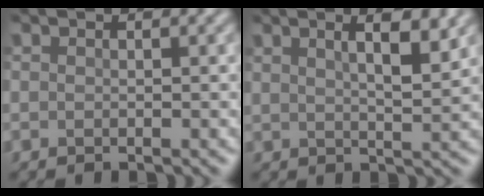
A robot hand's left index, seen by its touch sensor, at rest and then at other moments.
{"total": 4.5, "force": [2.3, 1.2, 3.7], "torque": [-0.043, 0.011, 0.023]}